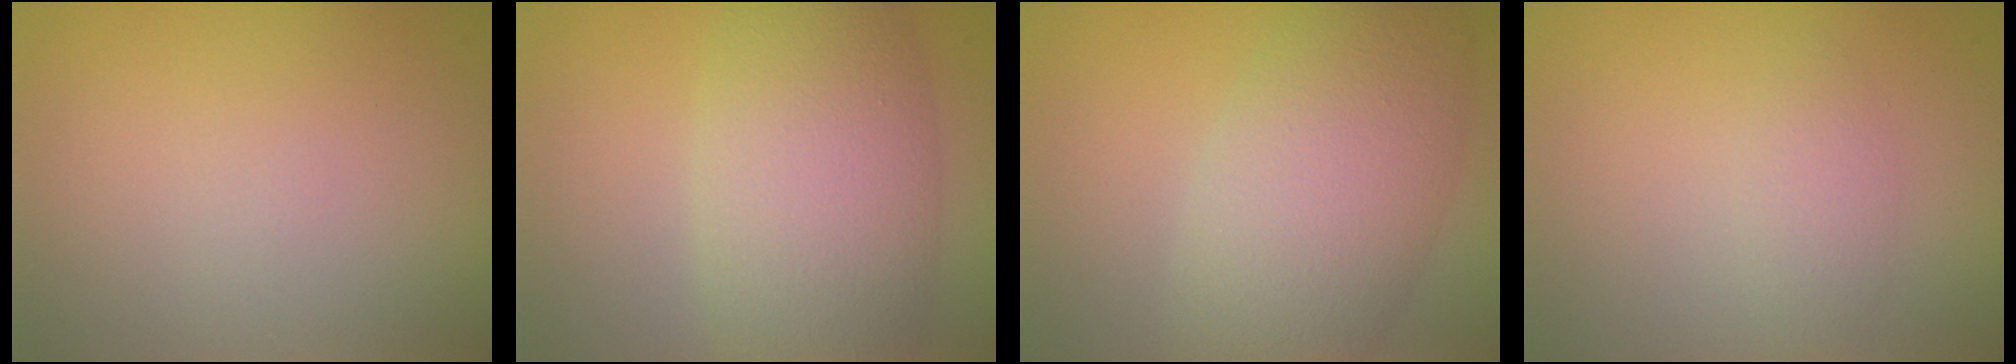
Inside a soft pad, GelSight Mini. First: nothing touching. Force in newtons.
{"total": 8.3, "press": 8.2, "slide": 0.3}
{"total": 8.1, "press": 8.1, "slide": 0.3}
{"total": 1.5, "press": 1.5, "slide": 0.0}